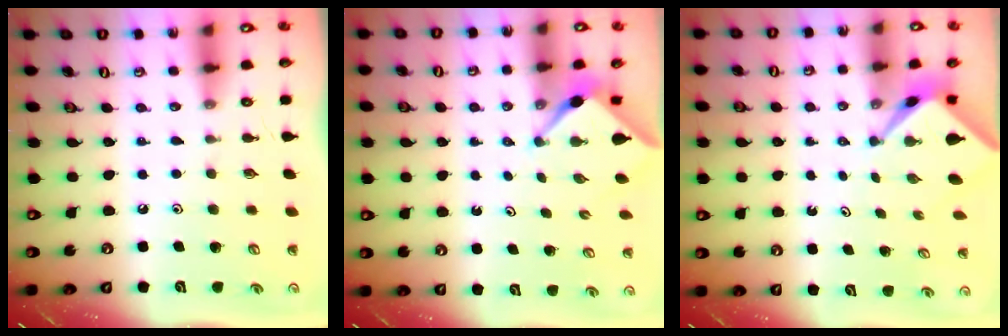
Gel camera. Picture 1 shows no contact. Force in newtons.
{"total": 3.1, "press": 3.1, "slide": 0.4}
{"total": 2.3, "press": 2.3, "slide": 0.2}